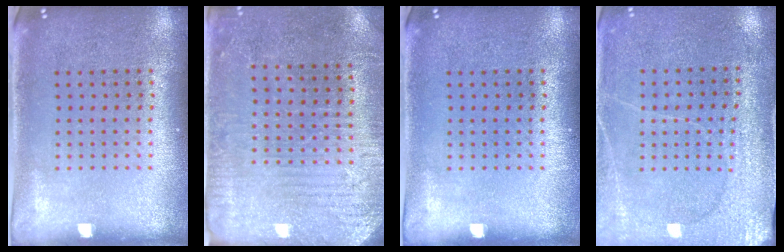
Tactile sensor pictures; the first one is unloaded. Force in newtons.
{"total": 2.9, "press": 2.7, "slide": 0.9}
{"total": 0.0}
{"total": 2.9, "press": 2.8, "slide": 0.4}